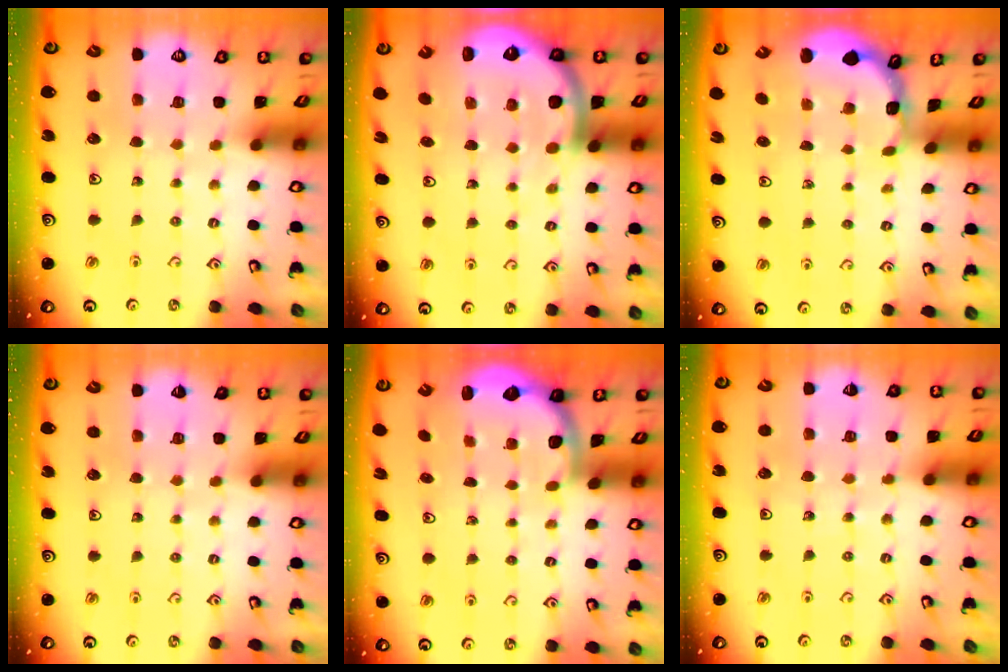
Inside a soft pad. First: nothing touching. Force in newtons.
{"total": 7.7, "press": 7.6, "slide": 1.3}
{"total": 1.2, "press": 1.2, "slide": 0.3}
{"total": 0.0}
{"total": 2.4, "press": 2.1, "slide": 1.3}
{"total": 4.7, "press": 4.6, "slide": 1.2}